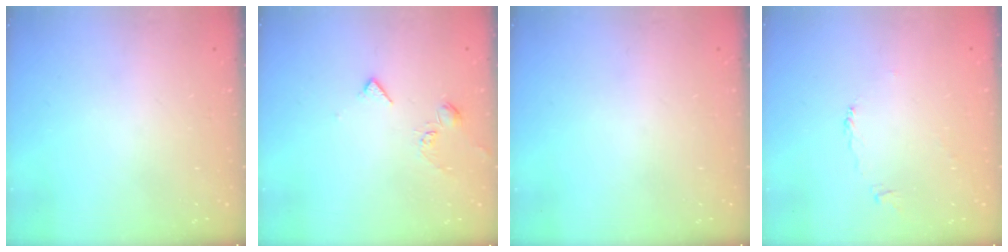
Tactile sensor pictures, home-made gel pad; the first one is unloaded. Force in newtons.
{"total": 3.9, "press": 3.9, "slide": 0.6}
{"total": 0.0}
{"total": 2.2, "press": 2.1, "slide": 0.4}